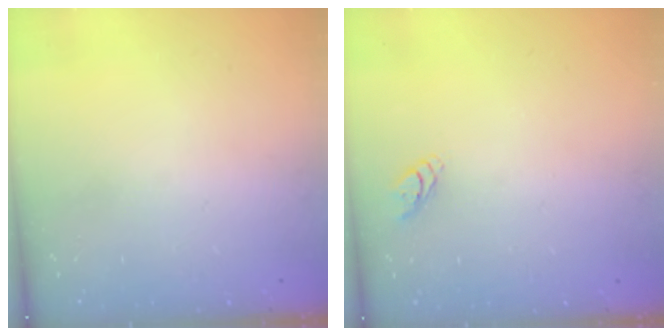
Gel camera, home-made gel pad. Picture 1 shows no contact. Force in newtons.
{"total": 2.8, "press": 2.8, "slide": 0.3}